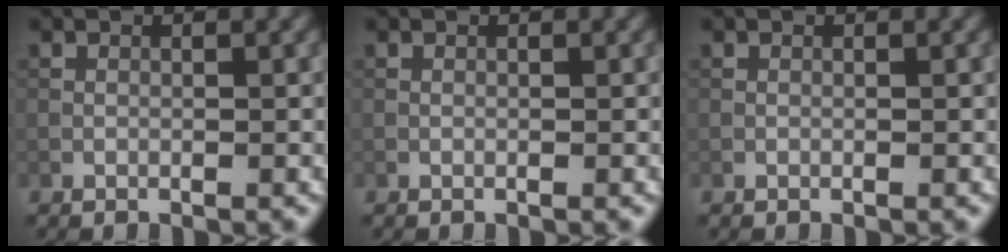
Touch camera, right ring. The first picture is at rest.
{"total": 0.0}
{"total": 0.0}